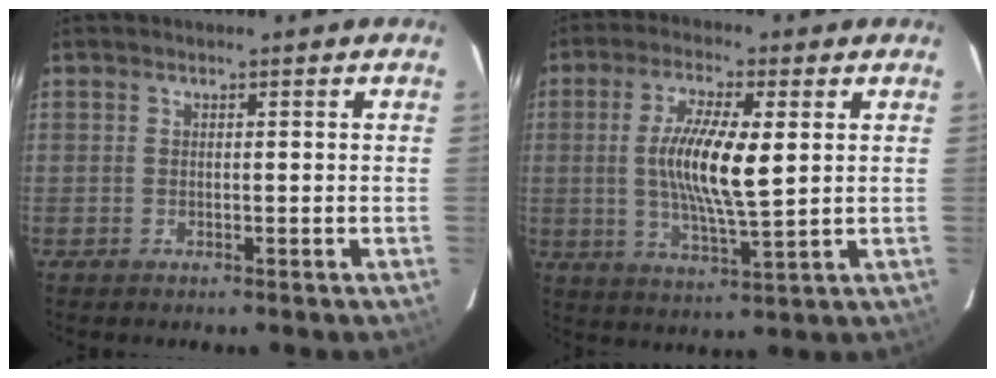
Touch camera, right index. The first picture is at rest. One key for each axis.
{"total": 11.0, "fx": 1.4, "fy": 2.4, "fz": 10.7, "tx": -0.200, "ty": -0.003, "tz": 0.026}